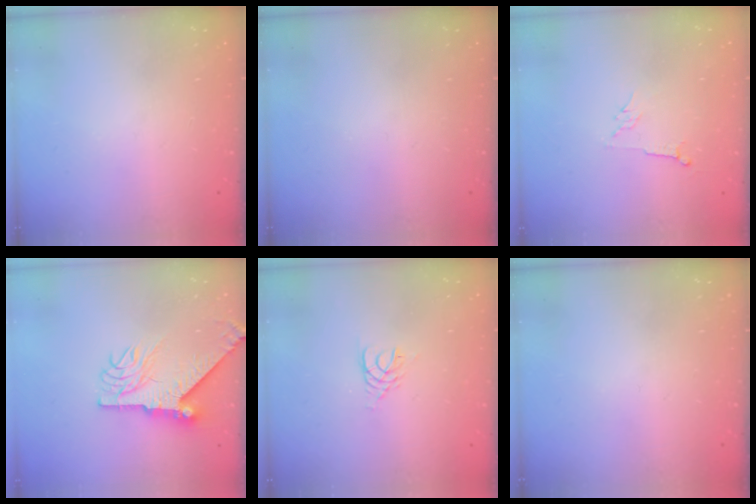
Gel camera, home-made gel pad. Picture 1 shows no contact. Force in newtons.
{"total": 0.0}
{"total": 4.0, "press": 4.0, "slide": 0.7}
{"total": 10.0, "press": 9.8, "slide": 1.6}
{"total": 3.0, "press": 2.9, "slide": 0.4}
{"total": 0.0}